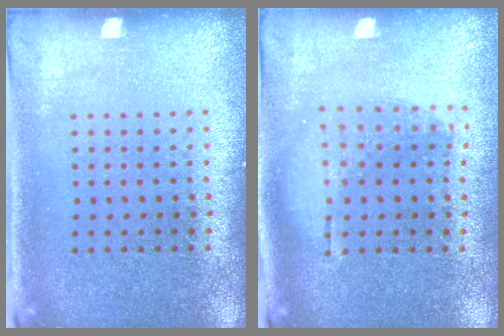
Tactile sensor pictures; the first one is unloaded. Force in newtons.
{"total": 1.1, "press": 1.0, "slide": 0.4}